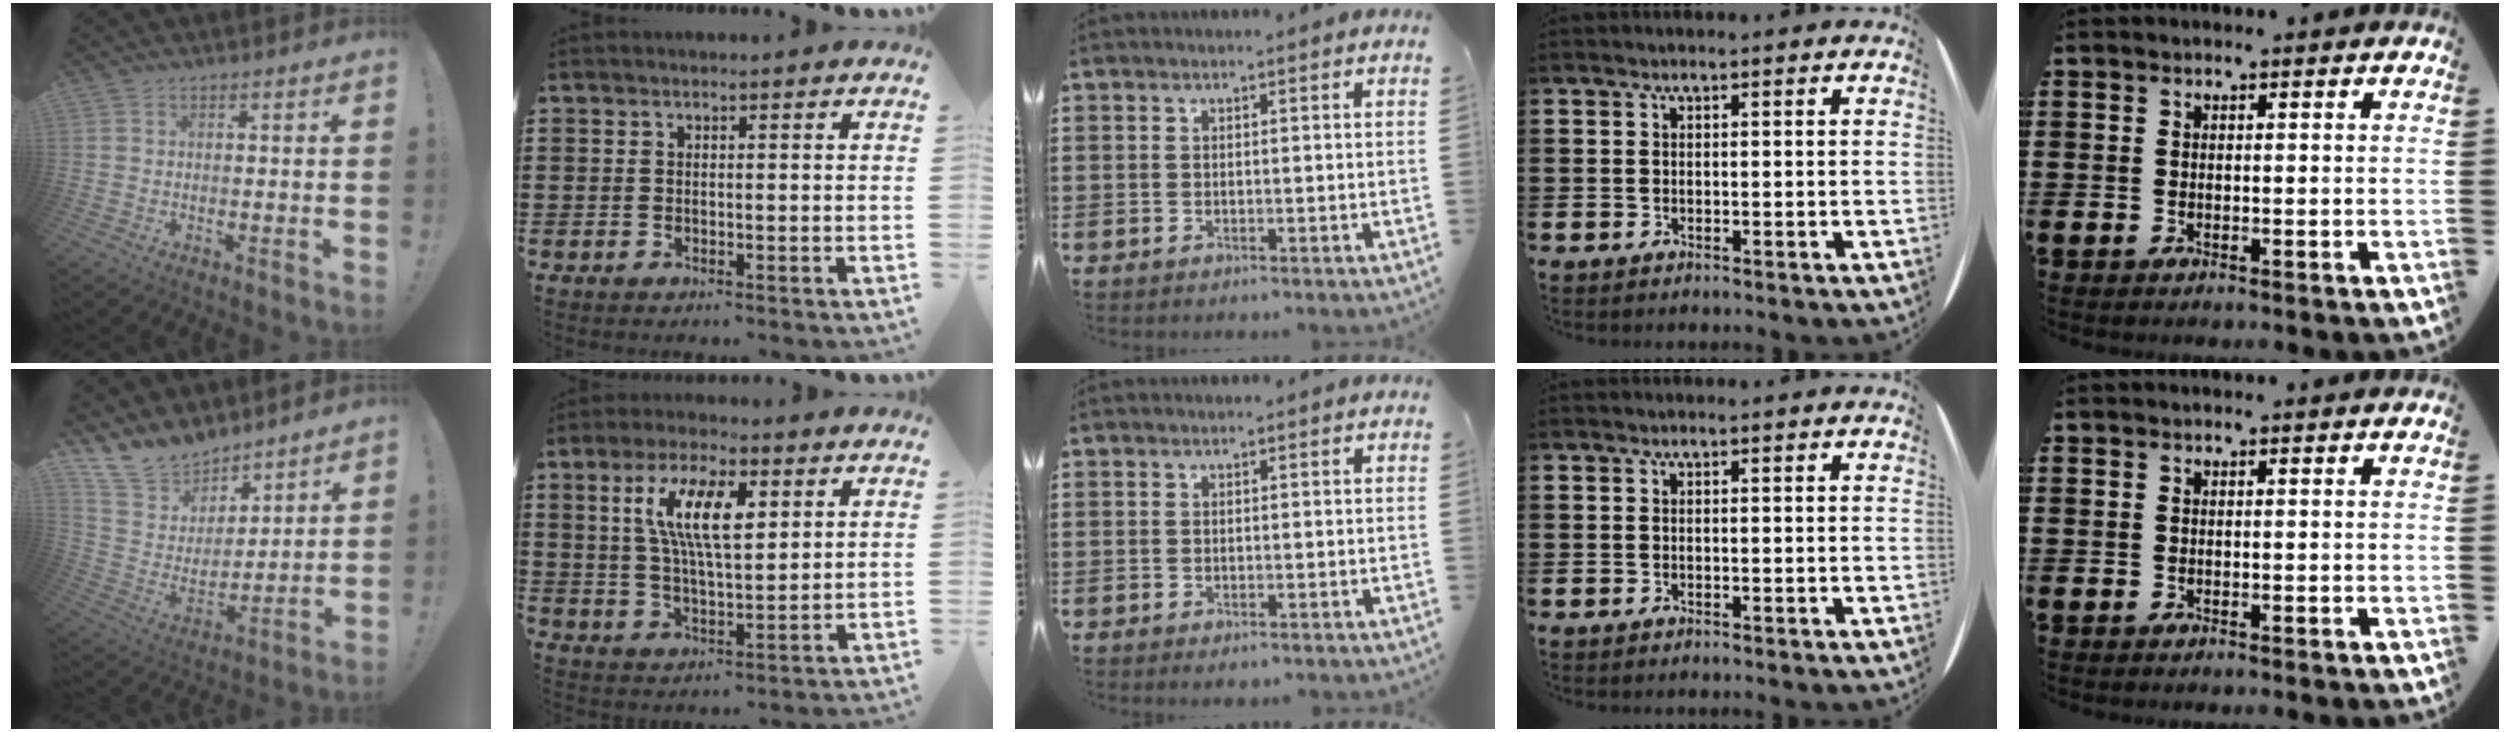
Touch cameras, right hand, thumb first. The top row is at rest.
{"thumb": {"total": 13.4, "force": [11.7, 6.2, 1.9], "torque": [-0.063, -0.097, 0.225]}, "index": {"total": 9.9, "force": [3.5, 3.5, 8.7], "torque": [-0.176, 0.013, 0.059]}}